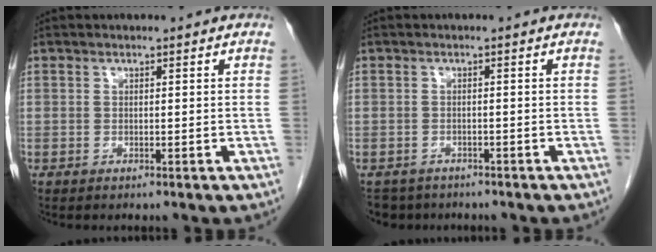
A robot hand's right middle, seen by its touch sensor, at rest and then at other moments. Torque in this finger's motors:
{"motor_torque": [-0.14, 0.14, 0.00, 0.00]}